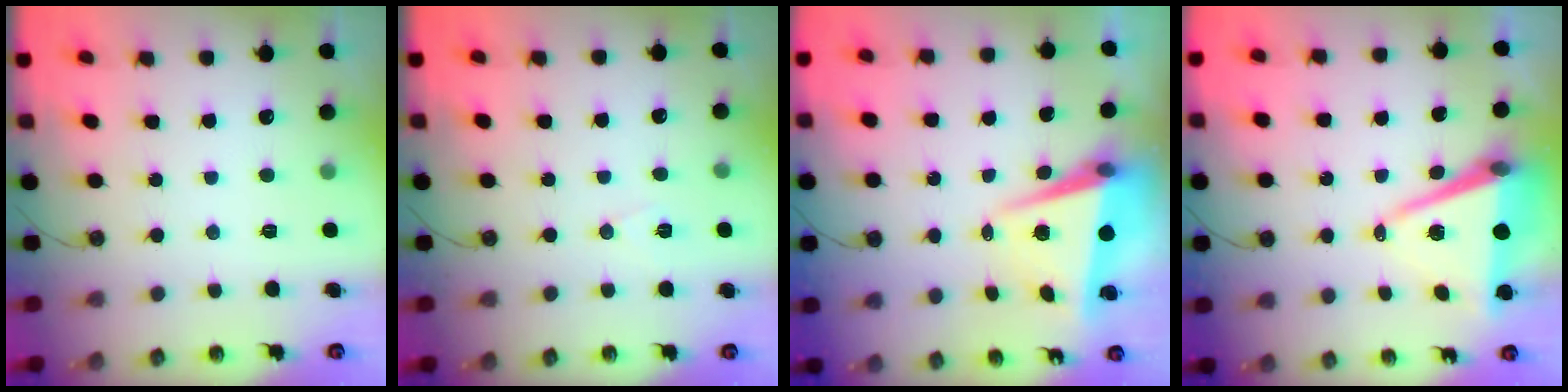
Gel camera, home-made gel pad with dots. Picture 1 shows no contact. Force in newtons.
{"total": 6.5, "press": 4.7, "slide": 4.4}
{"total": 6.6, "press": 6.5, "slide": 1.2}
{"total": 10.2, "press": 9.4, "slide": 4.1}